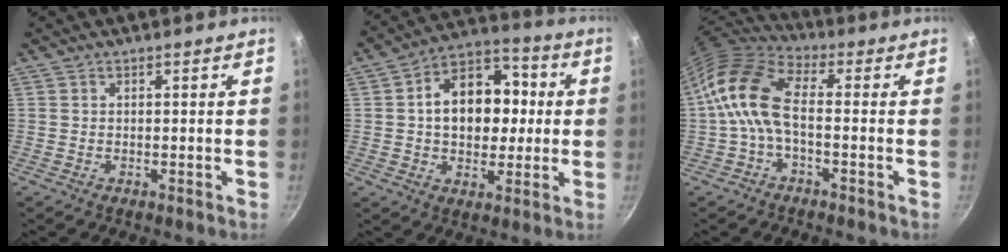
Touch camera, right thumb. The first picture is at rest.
{"total": 16.3, "force": [1.3, 11.6, 11.3], "torque": [-0.129, 0.030, 0.010]}
{"total": 10.9, "force": [-1.2, 5.5, 9.4], "torque": [-0.190, 0.034, -0.042]}